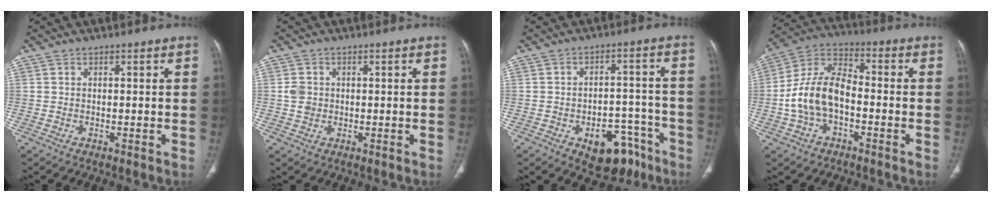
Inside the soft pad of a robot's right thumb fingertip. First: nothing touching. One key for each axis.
{"total": 2.7, "fx": 0.1, "fy": 2.4, "fz": 1.3, "tx": -0.014, "ty": 0.005, "tz": 0.003}
{"total": 12.4, "fx": -7.3, "fy": 7.4, "fz": 6.8, "tx": -0.048, "ty": 0.059, "tz": -0.094}
{"total": 12.6, "fx": -2.6, "fy": 7.6, "fz": 9.7, "tx": -0.186, "ty": 0.042, "tz": -0.057}